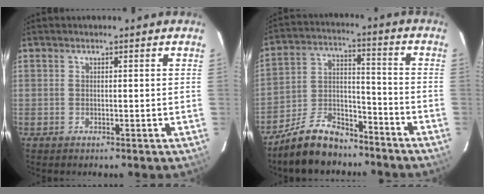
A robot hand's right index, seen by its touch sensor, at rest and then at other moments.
{"total": 12.3, "force": [-9.7, 5.7, 5.0], "torque": [-0.111, 0.034, -0.162]}